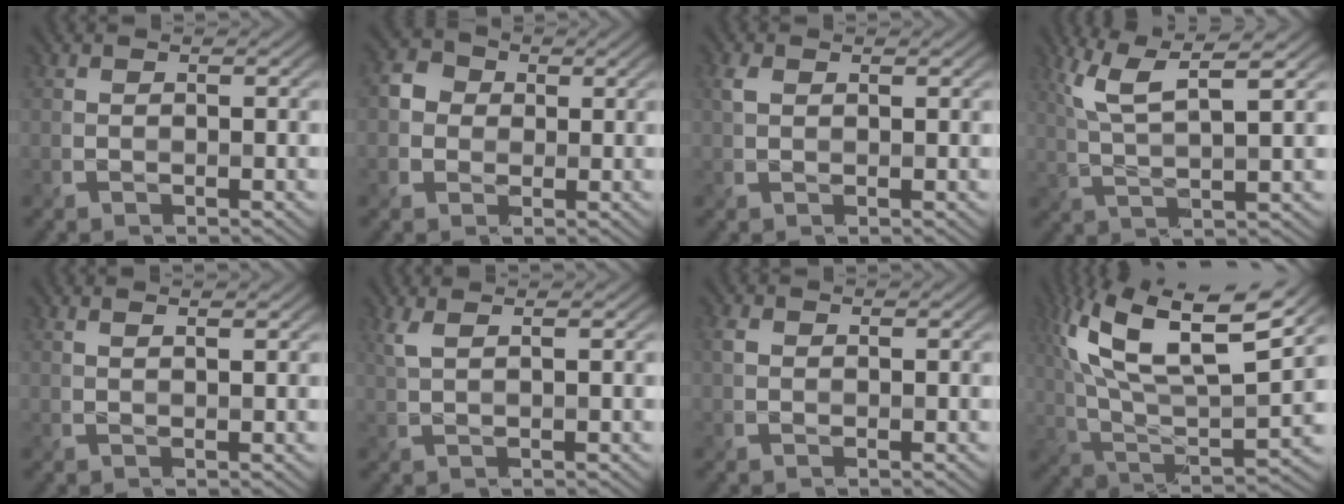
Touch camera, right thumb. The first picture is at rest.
{"total": 3.4, "force": [0.1, 3.2, 1.2], "torque": [-0.032, 0.004, -0.006]}
{"total": 1.5, "force": [0.6, 0.9, 1.1], "torque": [-0.033, 0.002, 0.014]}
{"total": 8.1, "force": [4.0, 1.9, 6.7], "torque": [-0.144, 0.009, 0.082]}
{"total": 2.0, "force": [1.3, 0.6, 1.4], "torque": [-0.013, 0.000, 0.012]}
{"total": 2.5, "force": [1.2, 0.7, 2.0], "torque": [-0.038, 0.007, 0.026]}
{"total": 1.4, "force": [0.3, 1.1, 0.9], "torque": [-0.026, -0.001, 0.008]}
{"total": 16.2, "force": [7.2, 6.0, 13.2], "torque": [-0.293, 0.008, 0.138]}